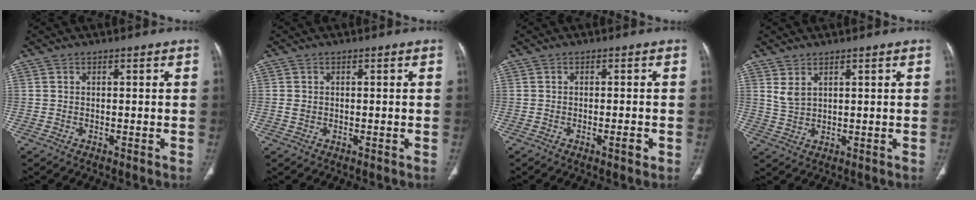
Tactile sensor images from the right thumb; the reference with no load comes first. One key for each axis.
{"total": 0.9, "fx": 0.0, "fy": 0.8, "fz": 0.5, "tx": -0.013, "ty": 0.002, "tz": 0.003}
{"total": 1.9, "fx": -0.9, "fy": 0.4, "fz": 1.7, "tx": -0.023, "ty": -0.002, "tz": -0.012}
{"total": 3.0, "fx": 1.9, "fy": 1.3, "fz": 1.9, "tx": -0.040, "ty": -0.011, "tz": 0.048}